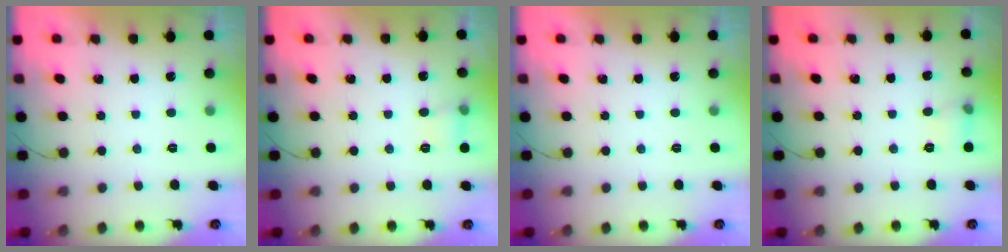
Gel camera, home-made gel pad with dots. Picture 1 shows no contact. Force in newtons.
{"total": 6.2, "press": 5.7, "slide": 2.3}
{"total": 0.0}
{"total": 6.5, "press": 6.3, "slide": 1.9}